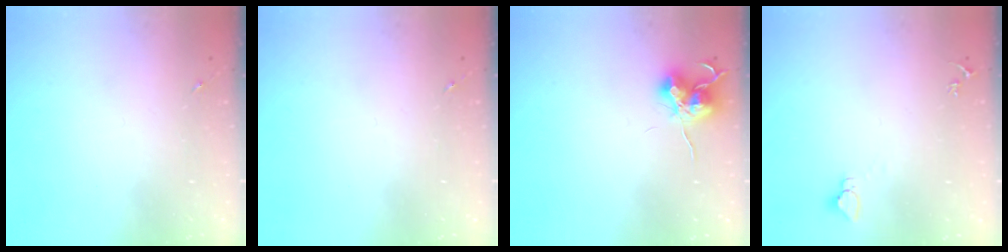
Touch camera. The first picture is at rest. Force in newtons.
{"total": 0.0}
{"total": 10.9, "press": 10.8, "slide": 0.8}
{"total": 2.9, "press": 2.9, "slide": 0.1}